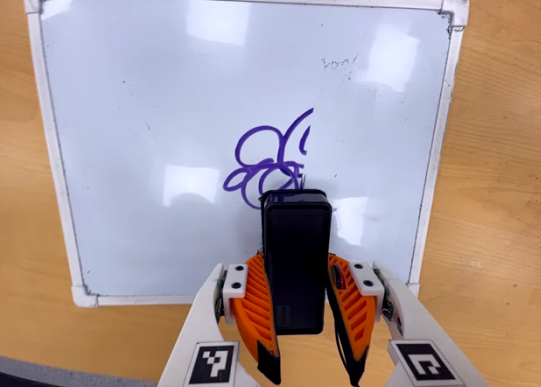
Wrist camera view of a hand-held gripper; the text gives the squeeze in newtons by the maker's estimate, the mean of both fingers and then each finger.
{"total": 8.5, "left": 6.9, "right": 10.2}